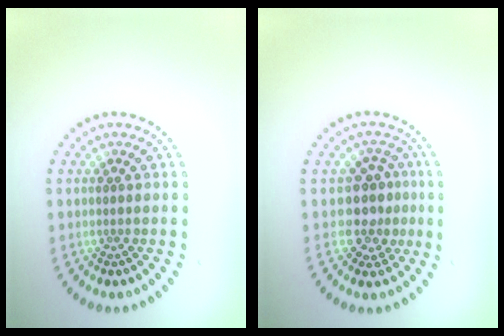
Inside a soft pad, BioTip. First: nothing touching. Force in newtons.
{"total": 3.2, "press": 2.6, "slide": 1.8}